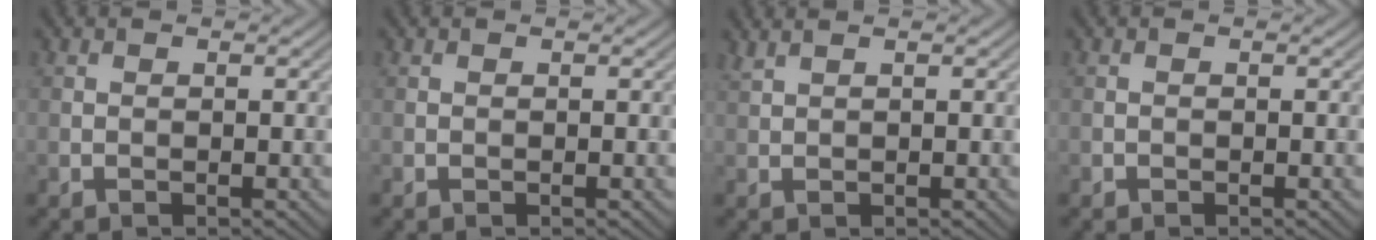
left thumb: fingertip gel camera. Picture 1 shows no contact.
{"total": 0.0}
{"total": 1.4, "force": [1.2, 0.1, 0.7], "torque": [-0.024, 0.007, 0.027]}
{"total": 0.0}